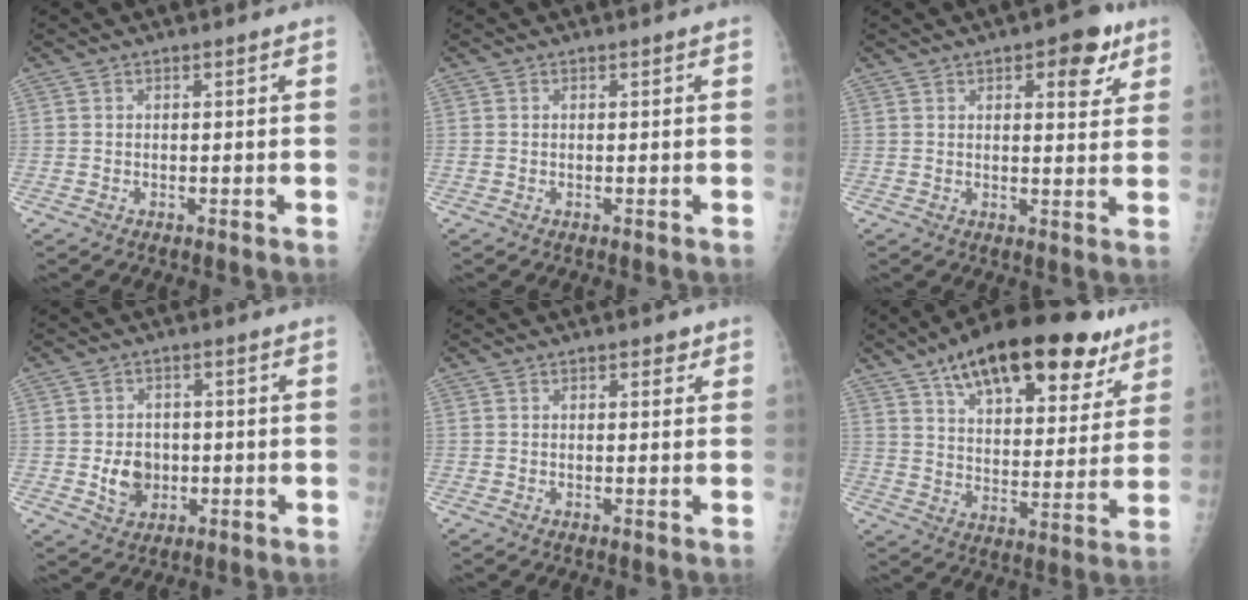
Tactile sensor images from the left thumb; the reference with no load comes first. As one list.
[{"total": 0.0}, {"total": 7.6, "force": [4.0, 3.3, 5.6], "torque": [-0.046, -0.014, 0.044]}, {"total": 5.9, "force": [-0.8, 4.8, 3.3], "torque": [-0.031, 0.002, -0.008]}, {"total": 2.0, "force": [1.2, 1.0, 1.3], "torque": [-0.007, -0.003, 0.013]}, {"total": 25.3, "force": [15.7, 10.8, 16.6], "torque": [-0.222, -0.032, 0.240]}]